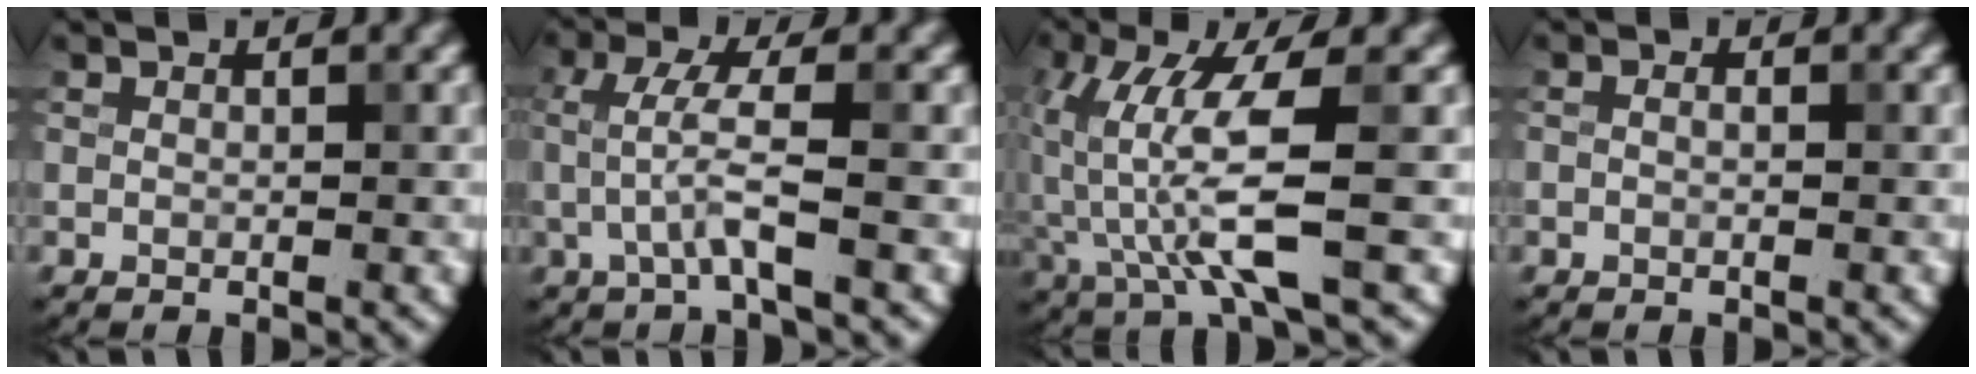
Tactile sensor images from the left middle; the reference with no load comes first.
{"total": 3.5, "force": [-0.6, 0.5, 3.4], "torque": [-0.077, 0.006, -0.016]}
{"total": 7.3, "force": [-0.6, 1.5, 7.1], "torque": [-0.159, -0.001, -0.006]}
{"total": 1.0, "force": [0.1, 0.5, 0.8], "torque": [-0.009, -0.008, -0.011]}